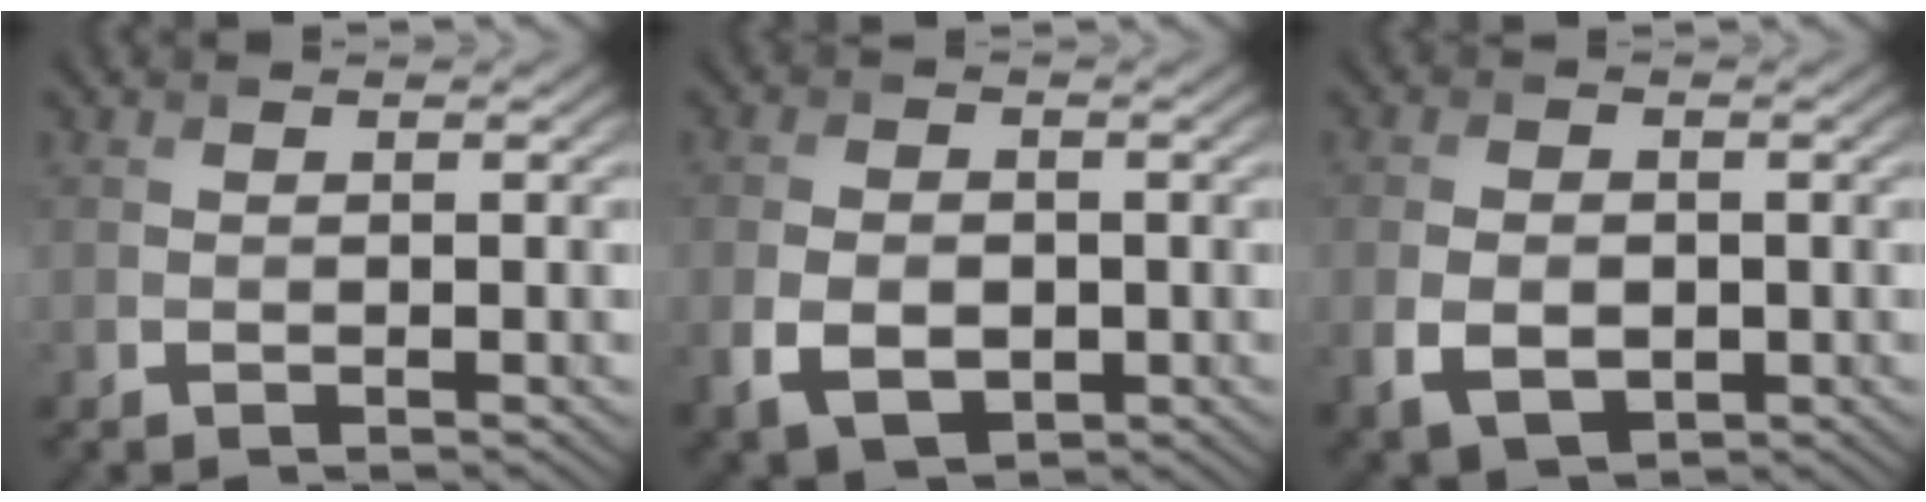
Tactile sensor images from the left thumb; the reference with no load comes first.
{"total": 6.2, "force": [-1.5, 4.4, 4.1], "torque": [-0.083, -0.015, -0.024]}
{"total": 5.4, "force": [-1.2, 3.8, 3.7], "torque": [-0.080, -0.014, -0.016]}